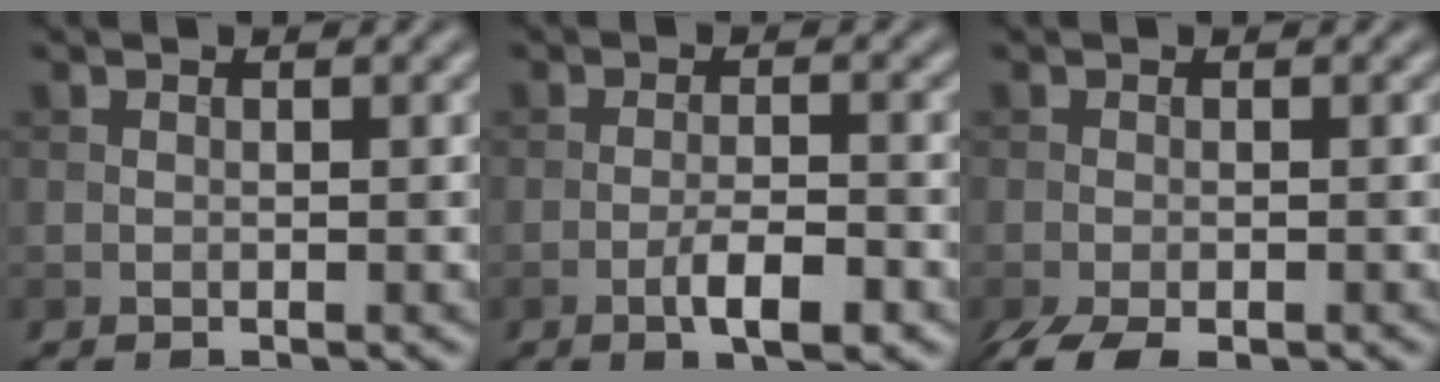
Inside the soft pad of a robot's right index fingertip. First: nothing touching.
{"total": 3.7, "force": [-1.8, 0.9, 3.1], "torque": [-0.058, 0.001, -0.032]}
{"total": 3.9, "force": [-2.8, 1.1, 2.4], "torque": [-0.043, -0.009, -0.051]}